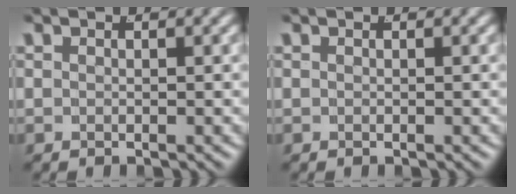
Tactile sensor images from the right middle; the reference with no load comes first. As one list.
[{"total": 0.0}]